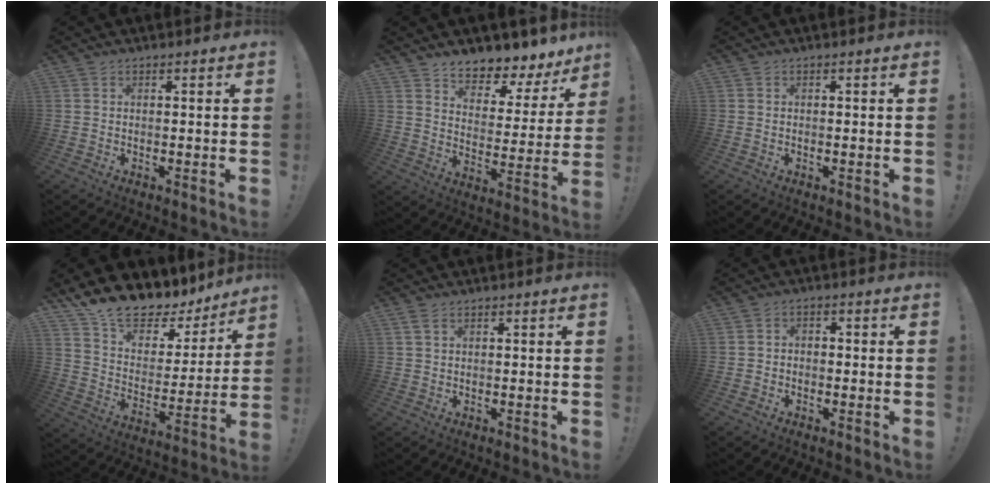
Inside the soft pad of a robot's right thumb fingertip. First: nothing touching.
{"total": 6.7, "force": [5.9, 2.3, 2.0], "torque": [-0.020, -0.070, 0.103]}
{"total": 0.0}
{"total": 14.1, "force": [12.5, 4.9, 4.4], "torque": [-0.087, -0.108, 0.222]}
{"total": 1.6, "force": [0.8, 0.5, 1.2], "torque": [-0.029, 0.002, 0.016]}
{"total": 2.4, "force": [-1.8, 1.4, 0.9], "torque": [-0.012, 0.010, -0.033]}